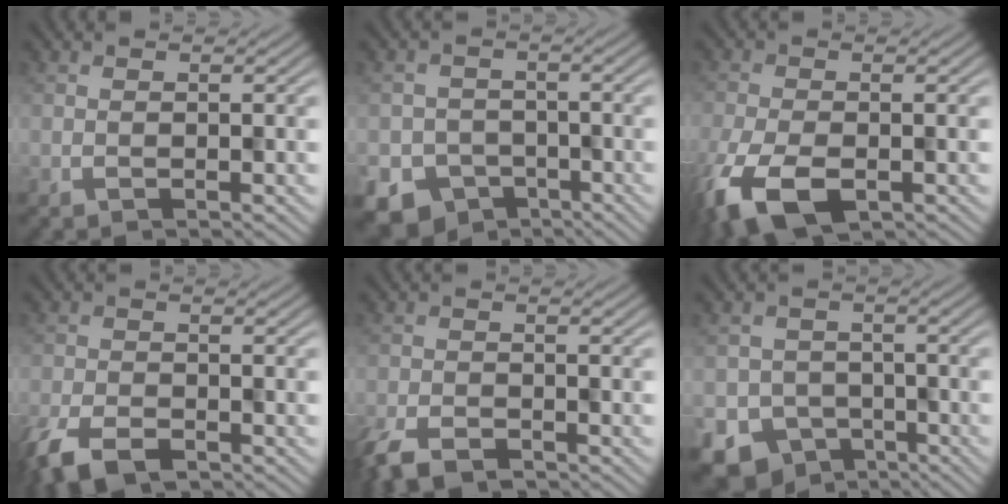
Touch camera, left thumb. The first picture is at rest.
{"total": 8.2, "force": [-5.5, 5.9, 1.6], "torque": [-0.030, -0.022, -0.084]}
{"total": 9.9, "force": [-5.9, 4.5, 6.5], "torque": [-0.140, -0.036, -0.100]}
{"total": 6.8, "force": [-5.0, 2.9, 3.6], "torque": [-0.064, -0.012, -0.094]}
{"total": 5.9, "force": [-4.5, 2.3, 2.9], "torque": [-0.049, -0.009, -0.086]}
{"total": 9.4, "force": [-6.3, 6.7, 1.8], "torque": [-0.039, -0.023, -0.097]}